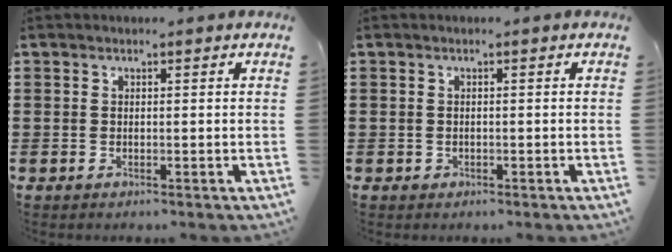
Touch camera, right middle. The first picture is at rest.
{"total": 0.5, "force": [-0.1, 0.5, 0.1], "torque": [-0.004, 0.004, -0.004]}